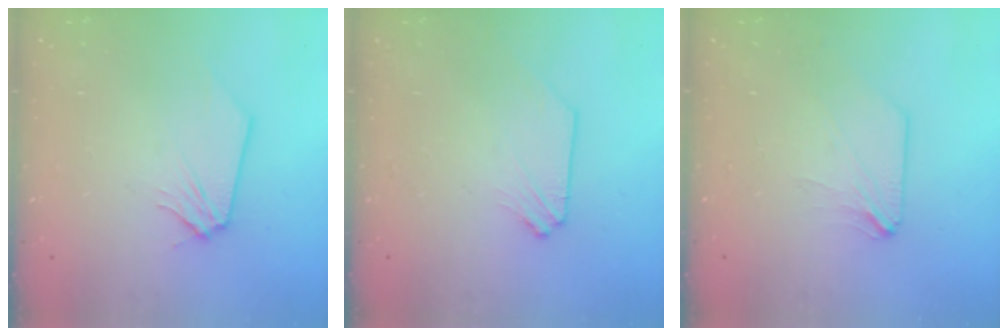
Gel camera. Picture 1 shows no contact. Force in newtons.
{"total": 0.0}
{"total": 0.0}